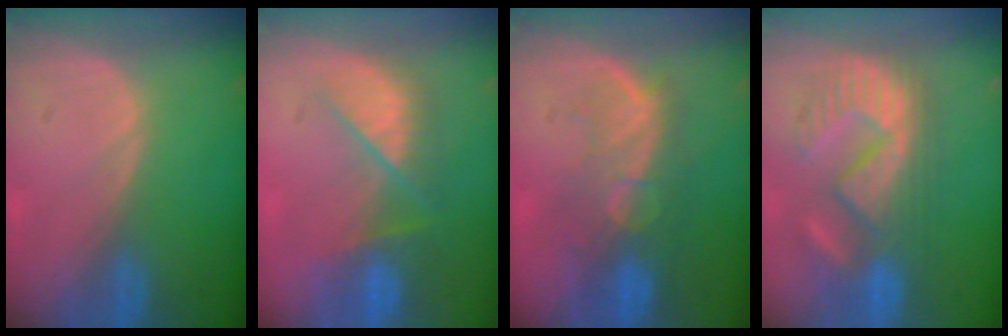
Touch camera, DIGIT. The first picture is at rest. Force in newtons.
{"total": 8.1, "press": 7.3, "slide": 3.3}
{"total": 10.0, "press": 8.5, "slide": 5.3}
{"total": 10.3, "press": 10.2, "slide": 1.7}